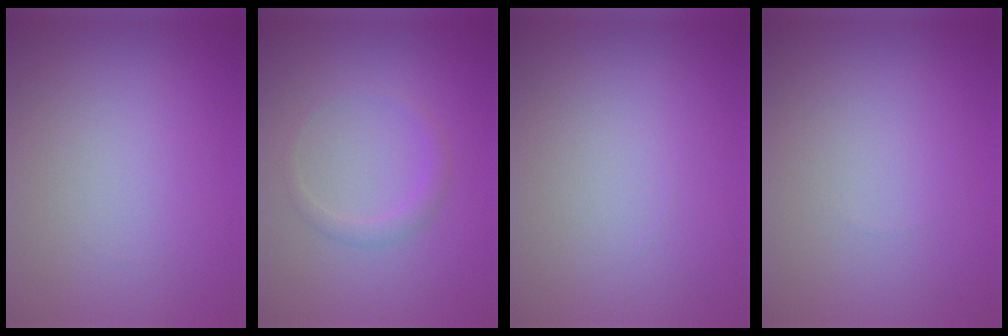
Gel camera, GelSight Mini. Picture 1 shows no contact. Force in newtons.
{"total": 1.4, "press": 1.4, "slide": 0.1}
{"total": 0.0}
{"total": 0.0}